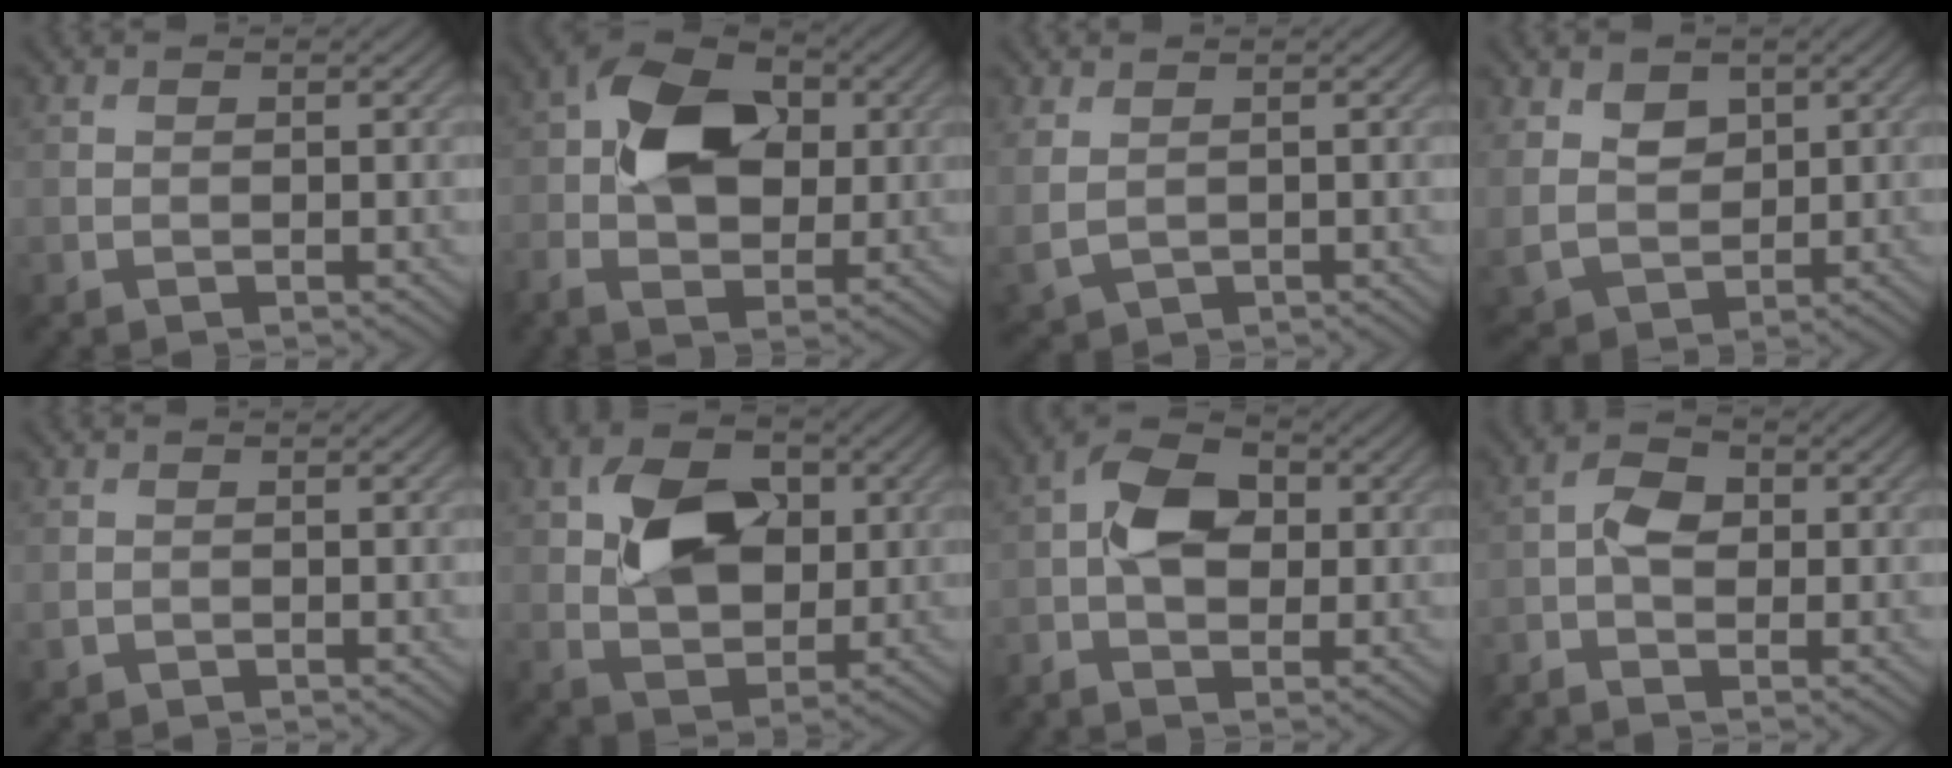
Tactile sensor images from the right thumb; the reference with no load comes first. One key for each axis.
{"total": 11.3, "fx": 0.9, "fy": 7.3, "fz": 8.7, "tx": -0.173, "ty": 0.016, "tz": 0.000}
{"total": 2.8, "fx": 0.7, "fy": 1.9, "fz": 1.9, "tx": -0.062, "ty": -0.006, "tz": 0.018}
{"total": 5.6, "fx": 2.4, "fy": 4.1, "fz": 3.0, "tx": -0.089, "ty": -0.008, "tz": 0.043}
{"total": 1.0, "fx": -0.1, "fy": 0.9, "fz": 0.4, "tx": -0.013, "ty": -0.005, "tz": 0.000}
{"total": 9.2, "fx": 1.9, "fy": 6.1, "fz": 6.6, "tx": -0.123, "ty": 0.005, "tz": 0.031}
{"total": 6.3, "fx": -0.2, "fy": 4.0, "fz": 4.9, "tx": -0.094, "ty": 0.013, "tz": -0.015}
{"total": 3.7, "fx": -0.9, "fy": 2.2, "fz": 2.8, "tx": -0.062, "ty": 0.006, "tz": -0.025}